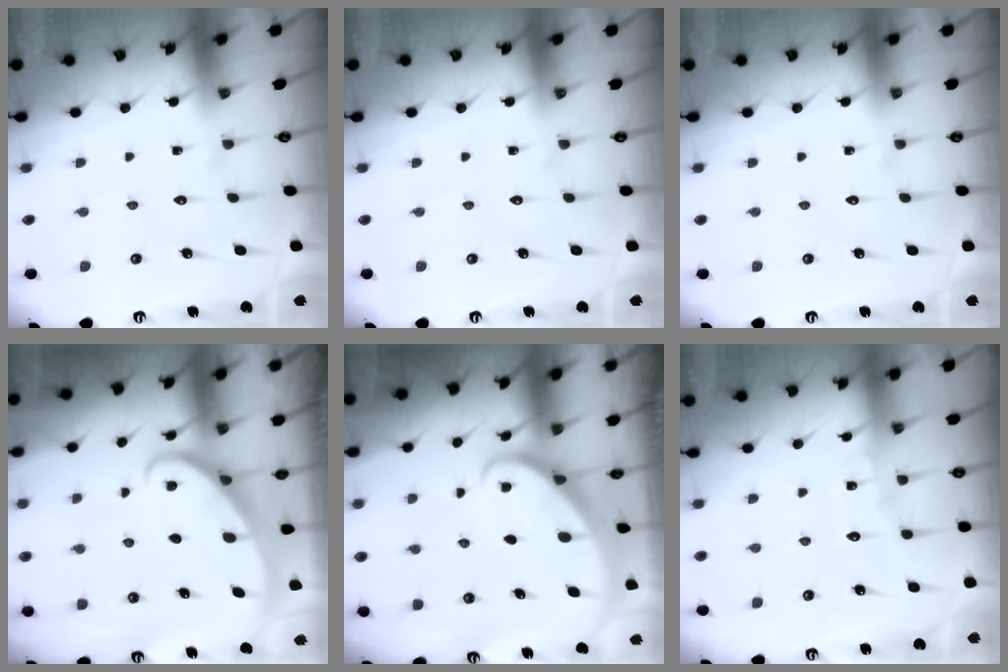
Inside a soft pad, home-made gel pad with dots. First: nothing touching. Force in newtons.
{"total": 0.0}
{"total": 0.0}
{"total": 3.1, "press": 3.1, "slide": 0.1}
{"total": 1.8, "press": 1.8, "slide": 0.0}
{"total": 4.7, "press": 4.7, "slide": 0.4}